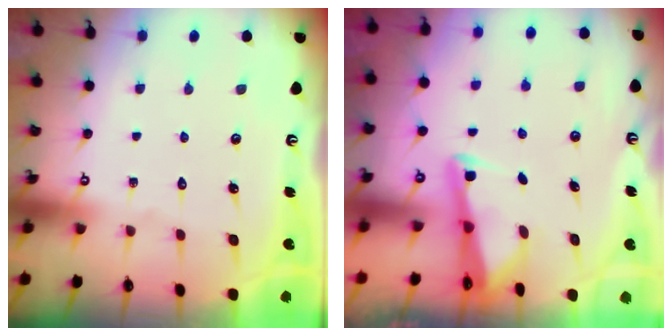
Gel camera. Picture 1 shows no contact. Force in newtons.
{"total": 2.5, "press": 2.5, "slide": 0.3}